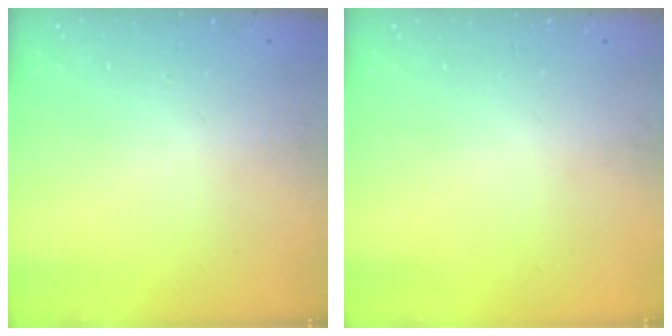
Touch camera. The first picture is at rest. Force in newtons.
{"total": 0.0}